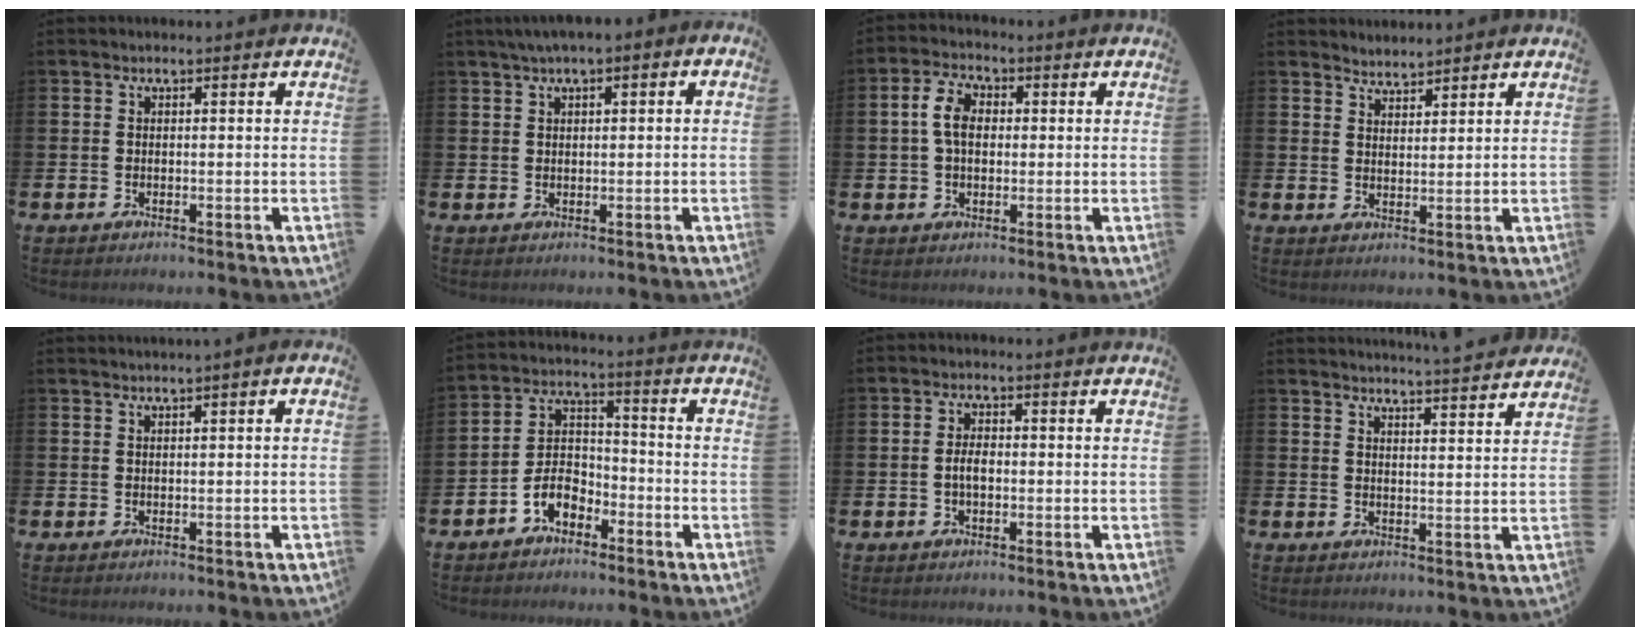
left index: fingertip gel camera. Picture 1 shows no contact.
{"total": 1.7, "force": [0.9, 0.8, 1.3], "torque": [-0.025, 0.005, 0.014]}
{"total": 5.0, "force": [0.9, 3.3, 3.6], "torque": [-0.067, 0.013, 0.010]}
{"total": 3.1, "force": [3.0, 0.5, -0.5], "torque": [0.000, -0.013, 0.056]}
{"total": 0.7, "force": [0.4, -0.3, 0.5], "torque": [-0.014, 0.001, 0.008]}
{"total": 5.2, "force": [-3.5, 3.1, 2.3], "torque": [-0.055, 0.011, -0.069]}
{"total": 2.5, "force": [-0.3, 1.3, 2.1], "torque": [-0.040, 0.005, -0.008]}
{"total": 4.1, "force": [4.0, -0.8, 0.1], "torque": [-0.004, -0.031, 0.069]}